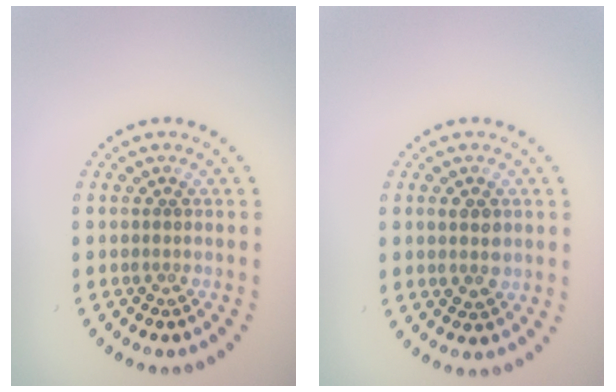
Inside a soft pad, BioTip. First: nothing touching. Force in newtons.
{"total": 2.0, "press": 2.0, "slide": 0.0}